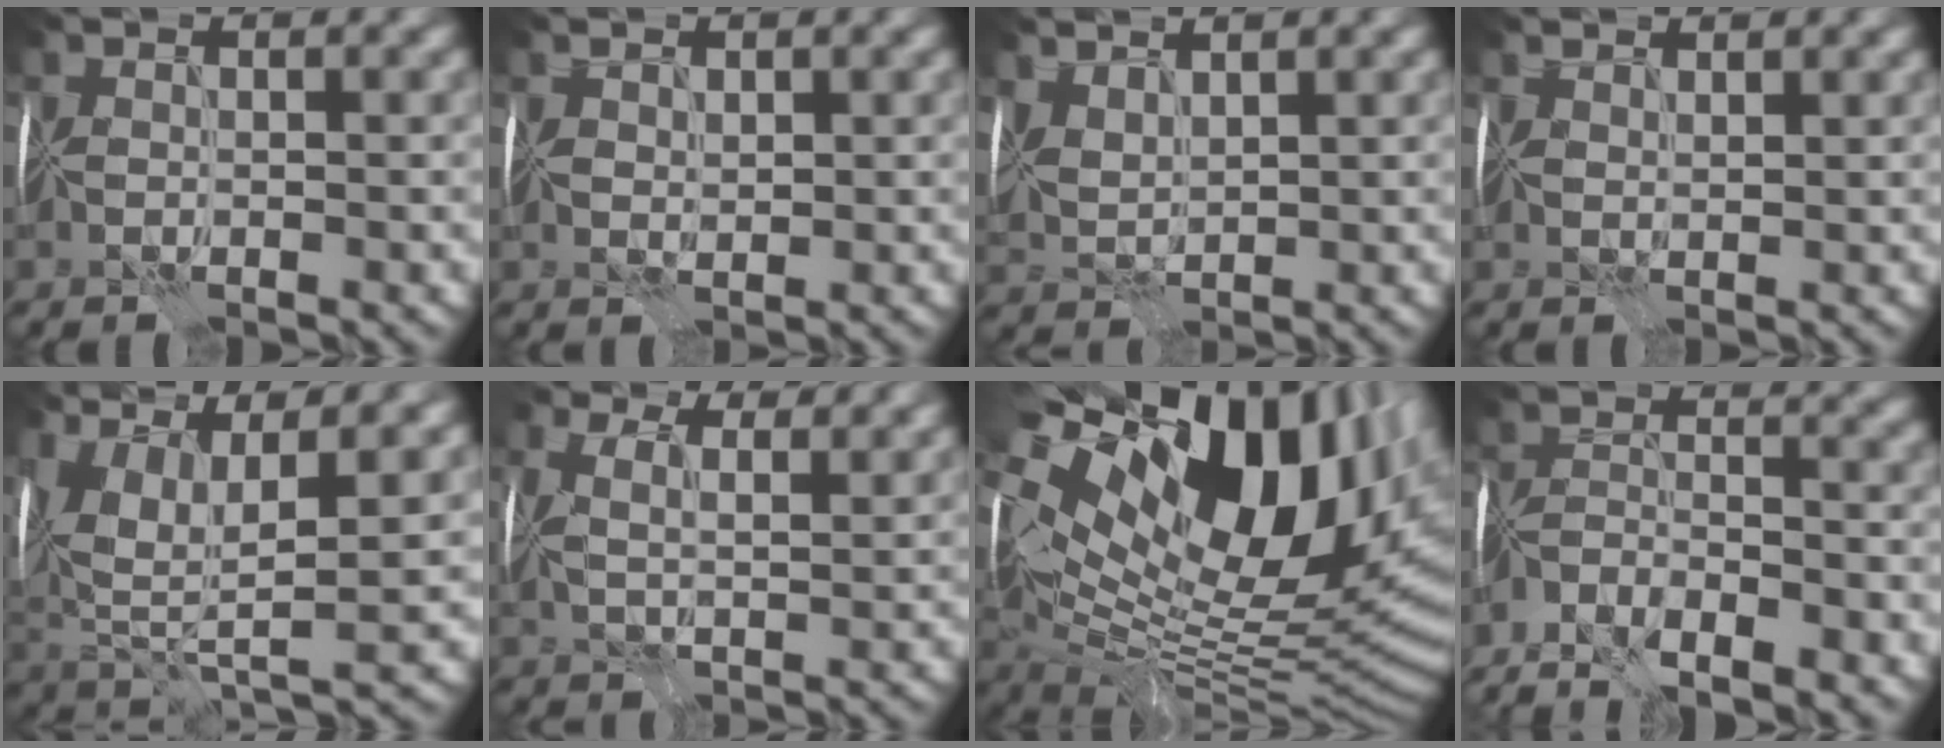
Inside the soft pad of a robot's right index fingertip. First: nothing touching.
{"total": 1.5, "force": [1.0, 0.8, 0.7], "torque": [-0.018, 0.005, 0.016]}
{"total": 3.3, "force": [2.4, 1.4, 1.8], "torque": [-0.050, 0.010, 0.050]}
{"total": 2.3, "force": [2.1, 0.5, 0.7], "torque": [-0.020, 0.008, 0.034]}
{"total": 10.6, "force": [4.9, 3.9, 8.6], "torque": [-0.184, 0.008, 0.095]}
{"total": 9.7, "force": [5.7, 5.1, 5.9], "torque": [-0.098, 0.042, 0.058]}
{"total": 18.9, "force": [6.5, 9.3, 15.1], "torque": [-0.239, 0.028, 0.116]}
{"total": 7.2, "force": [-5.9, 2.5, 3.2], "torque": [-0.056, -0.005, -0.108]}